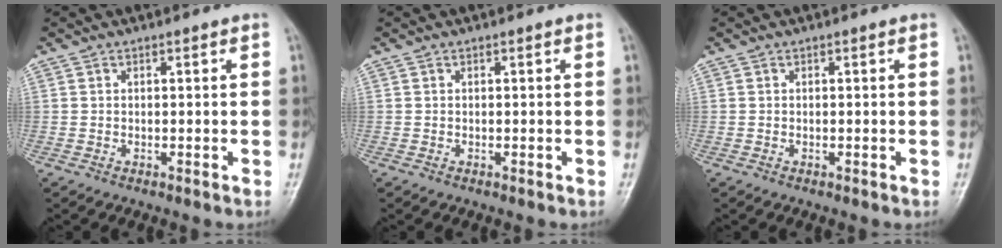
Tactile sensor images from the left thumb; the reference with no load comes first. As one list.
[{"total": 0.0}, {"total": 0.0}]